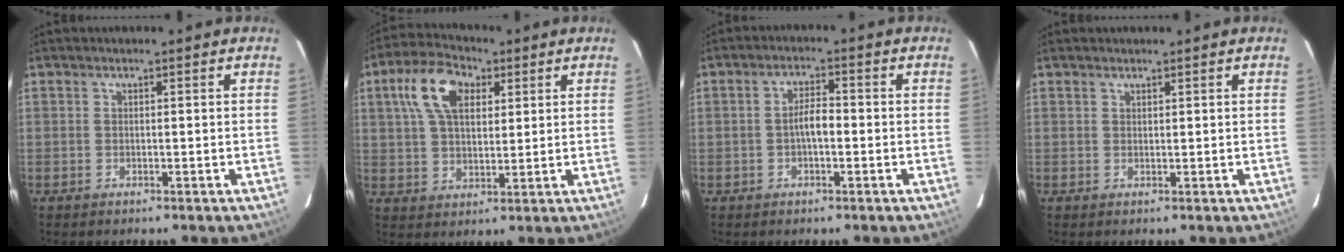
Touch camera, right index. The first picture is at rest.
{"total": 11.9, "force": [4.7, 6.9, 8.5], "torque": [-0.167, 0.034, 0.084]}
{"total": 3.4, "force": [-0.7, 1.2, 3.1], "torque": [-0.058, 0.009, -0.012]}
{"total": 0.8, "force": [0.7, 0.4, 0.1], "torque": [-0.002, 0.002, 0.013]}